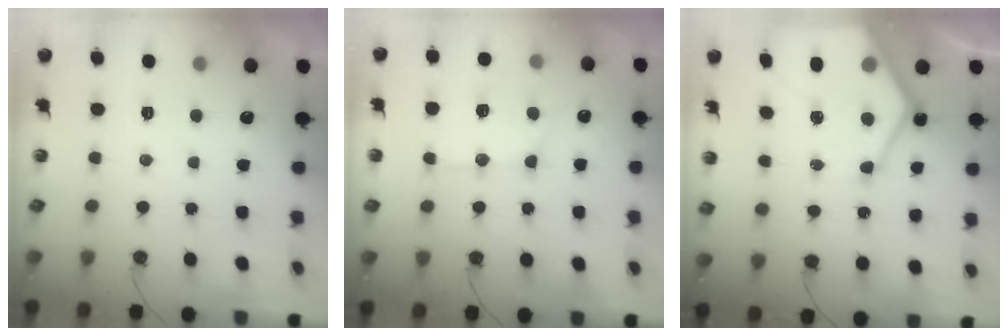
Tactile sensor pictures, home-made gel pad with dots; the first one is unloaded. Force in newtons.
{"total": 13.5, "press": 13.5, "slide": 1.3}
{"total": 17.1, "press": 17.0, "slide": 1.6}